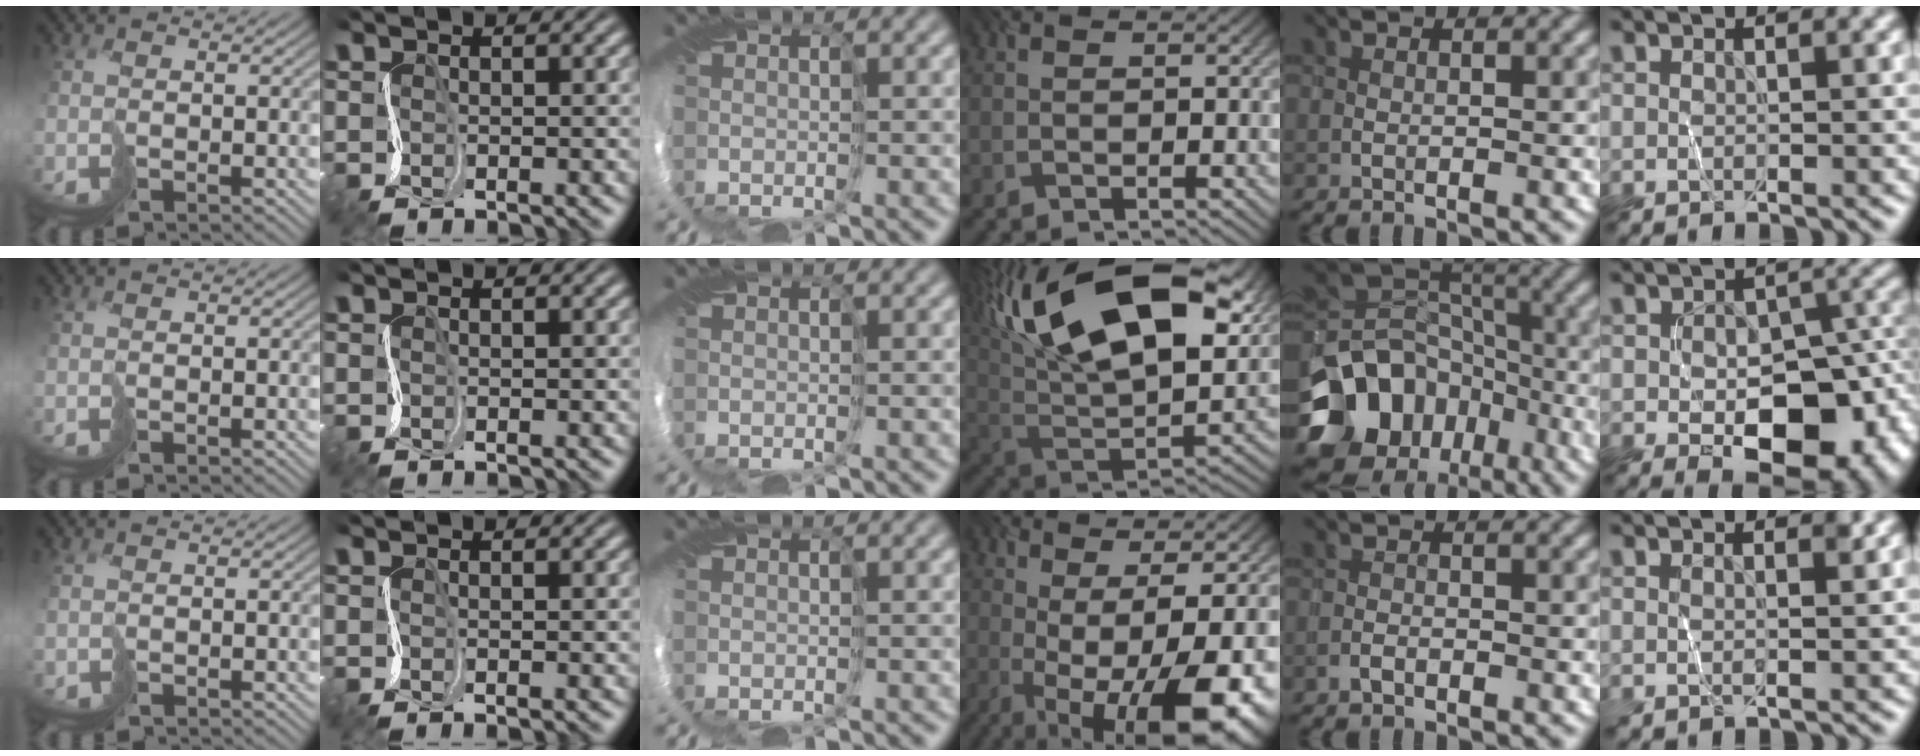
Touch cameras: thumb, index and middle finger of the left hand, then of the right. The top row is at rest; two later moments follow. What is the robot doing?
{"motion": "cut", "object": "paper"}